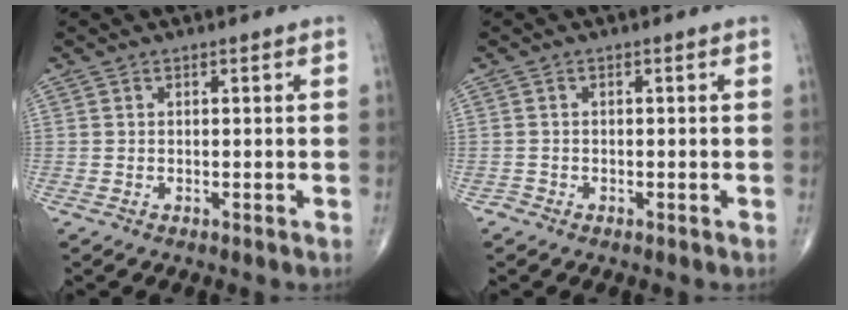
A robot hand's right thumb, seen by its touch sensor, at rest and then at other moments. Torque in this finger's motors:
{"motor_torque": [-0.08, 0.11, 0.06, 0.12, -0.02]}